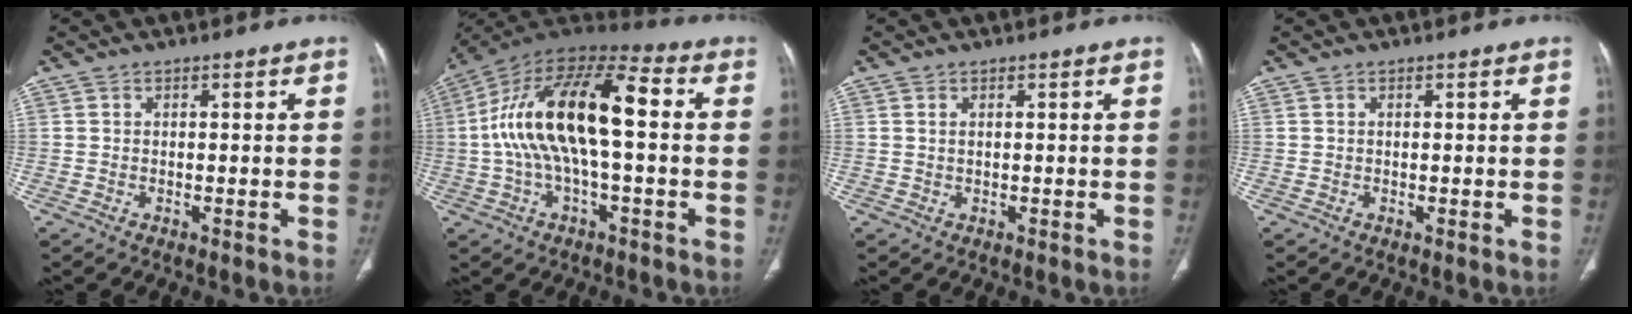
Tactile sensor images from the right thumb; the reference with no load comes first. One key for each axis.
{"total": 19.9, "fx": 0.8, "fy": 8.1, "fz": 18.1, "tx": -0.342, "ty": 0.049, "tz": 0.006}
{"total": 0.7, "fx": 0.3, "fy": 0.3, "fz": 0.6, "tx": -0.015, "ty": 0.003, "tz": 0.007}
{"total": 0.0}